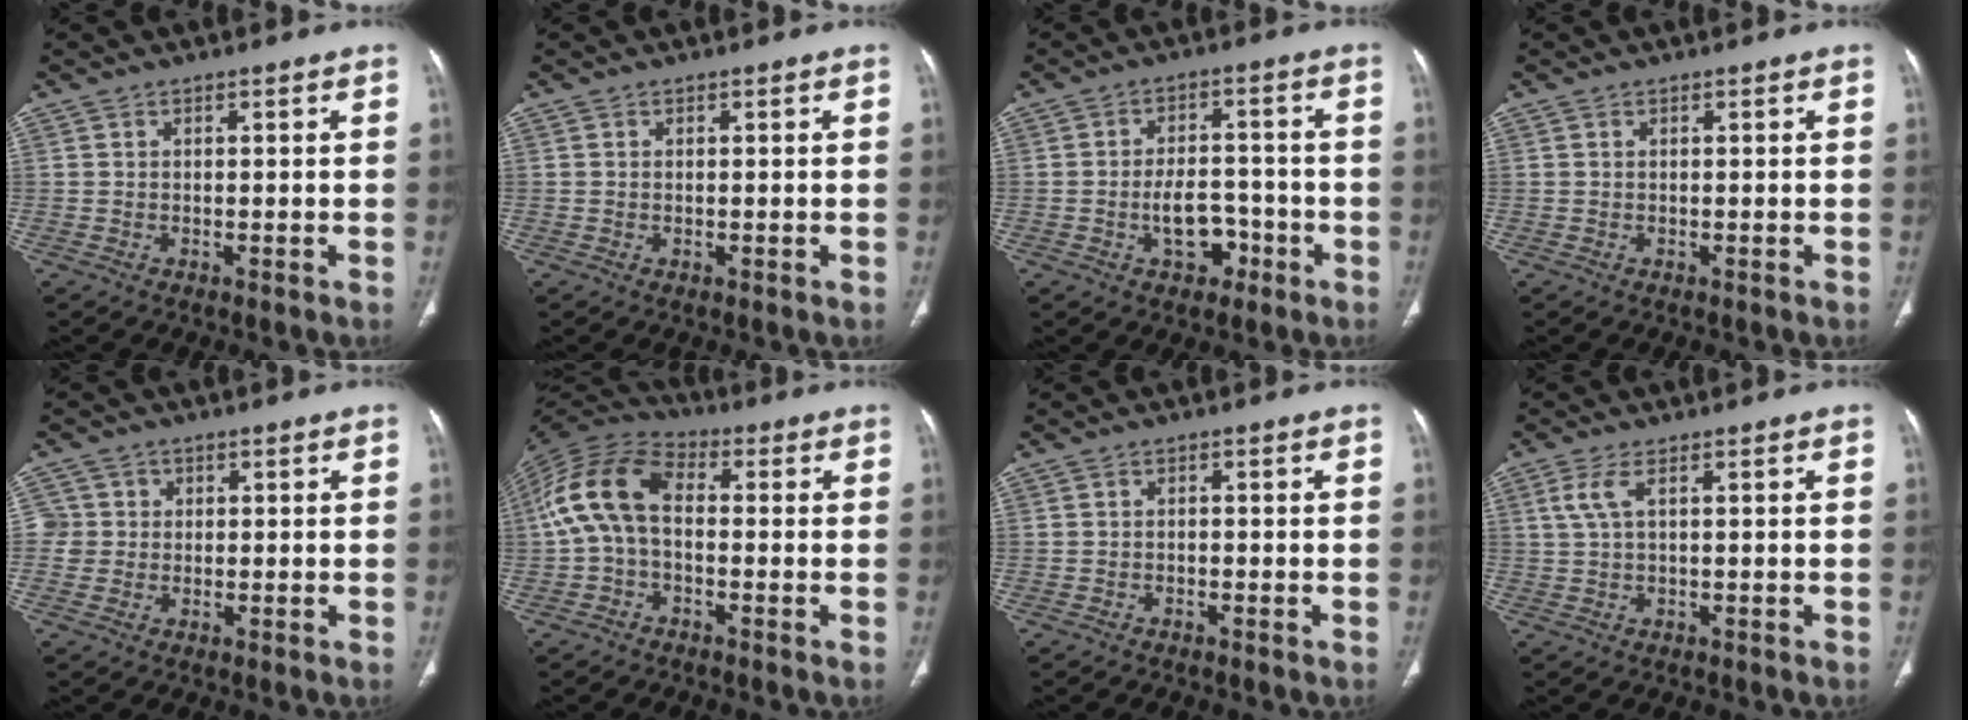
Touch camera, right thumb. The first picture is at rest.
{"total": 0.0}
{"total": 6.8, "force": [-2.7, 4.4, 4.5], "torque": [-0.053, 0.029, -0.040]}
{"total": 0.0}
{"total": 3.6, "force": [0.3, 3.5, 0.2], "torque": [0.025, 0.008, 0.004]}
{"total": 12.0, "force": [0.0, 7.2, 9.6], "torque": [-0.189, 0.034, -0.014]}
{"total": 0.6, "force": [-0.5, 0.3, 0.2], "torque": [-0.004, 0.002, -0.011]}
{"total": 3.0, "force": [1.0, 0.9, 2.7], "torque": [-0.083, 0.010, 0.025]}